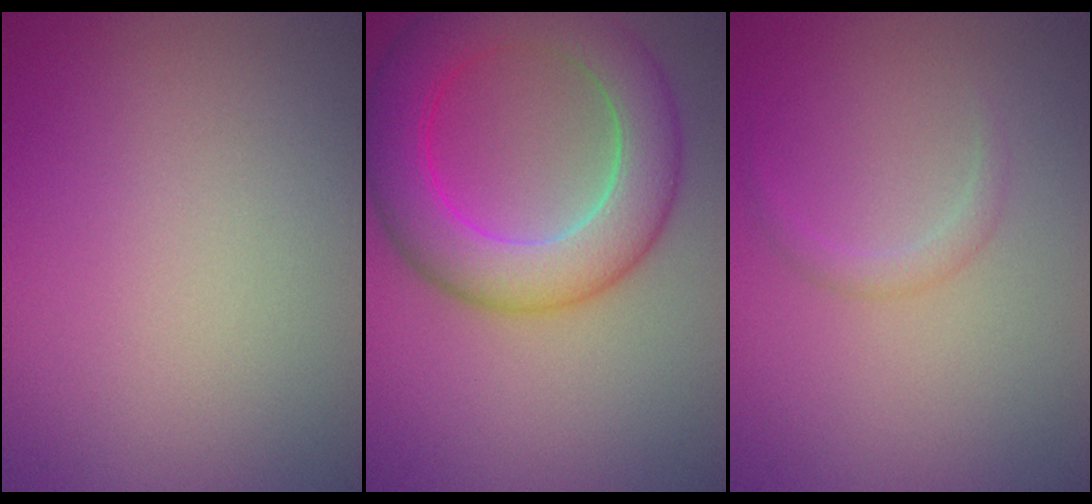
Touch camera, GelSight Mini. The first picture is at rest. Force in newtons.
{"total": 8.1, "press": 8.1, "slide": 0.3}
{"total": 1.0, "press": 1.0, "slide": 0.1}